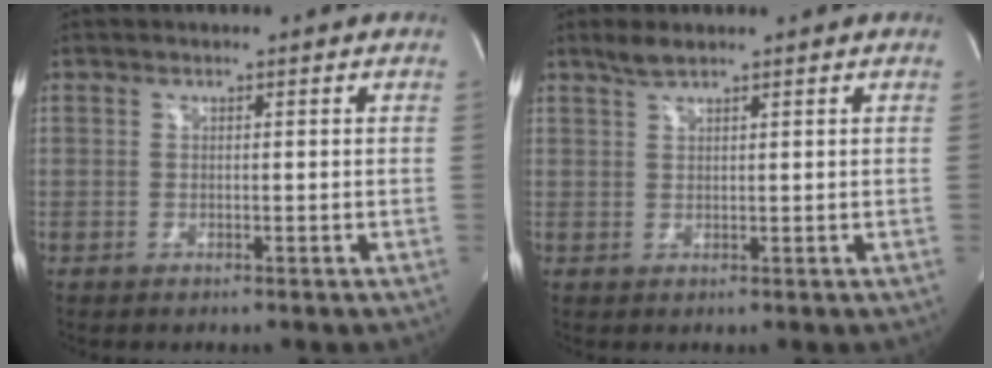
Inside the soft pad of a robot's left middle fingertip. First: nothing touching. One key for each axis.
{"total": 2.0, "fx": 1.7, "fy": 0.2, "fz": 1.0, "tx": -0.027, "ty": 0.006, "tz": 0.037}